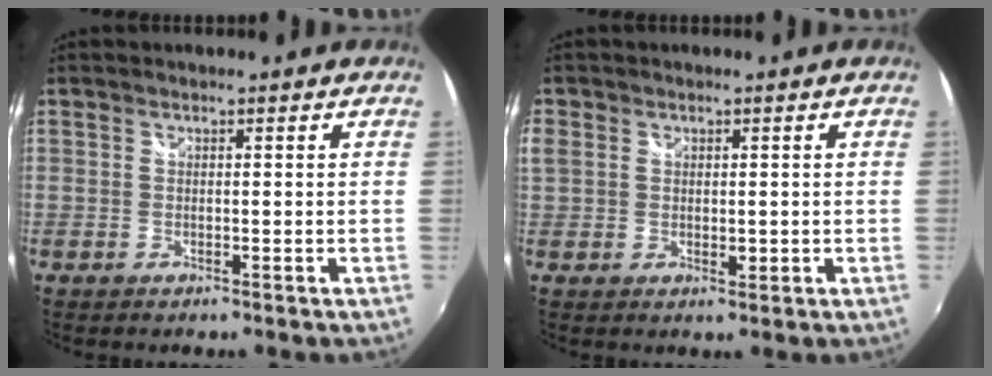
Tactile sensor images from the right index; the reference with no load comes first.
{"total": 4.9, "force": [0.7, 3.9, 3.0], "torque": [-0.057, -0.001, 0.012]}